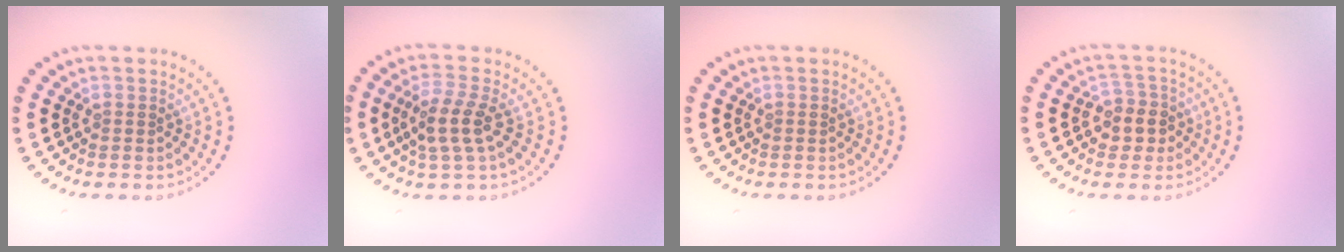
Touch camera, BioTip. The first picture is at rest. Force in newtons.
{"total": 3.1, "press": 2.7, "slide": 1.5}
{"total": 0.0}
{"total": 2.8, "press": 2.5, "slide": 1.2}